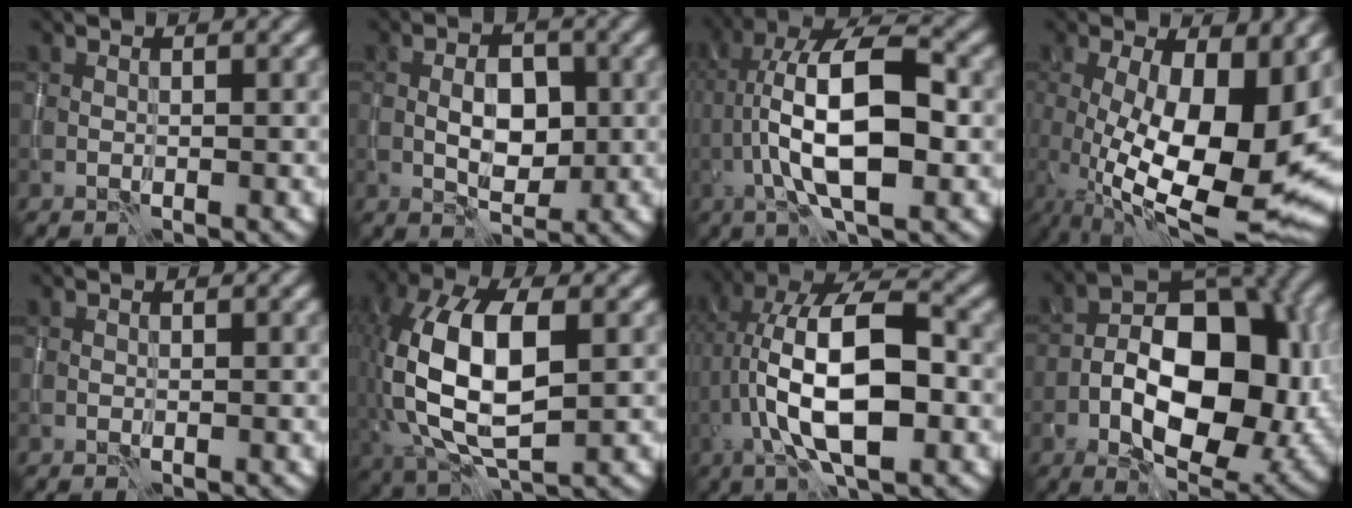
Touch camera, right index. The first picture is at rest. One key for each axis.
{"total": 4.1, "fx": -0.2, "fy": 2.3, "fz": 3.4, "tx": -0.054, "ty": 0.003, "tz": -0.005}
{"total": 11.3, "fx": -1.5, "fy": 3.9, "fz": 10.6, "tx": -0.183, "ty": 0.026, "tz": -0.033}
{"total": 15.7, "fx": -1.2, "fy": 6.6, "fz": 14.2, "tx": -0.210, "ty": -0.018, "tz": -0.007}
{"total": 0.0}
{"total": 12.4, "fx": 0.5, "fy": 6.1, "fz": 10.8, "tx": -0.220, "ty": 0.011, "tz": 0.003}
{"total": 12.2, "fx": -1.7, "fy": 4.7, "fz": 11.1, "tx": -0.189, "ty": 0.029, "tz": -0.037}
{"total": 13.2, "fx": -2.4, "fy": 7.3, "fz": 10.7, "tx": -0.158, "ty": 0.003, "tz": -0.047}